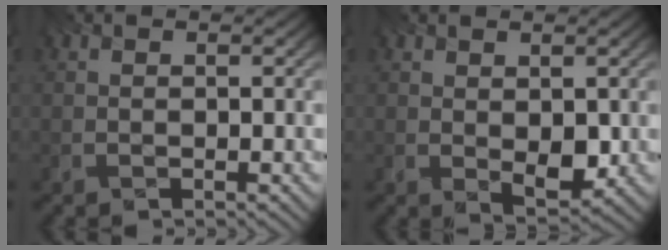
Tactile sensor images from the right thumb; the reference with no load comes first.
{"total": 3.4, "force": [0.2, 1.8, 2.8], "torque": [-0.051, -0.008, 0.003]}